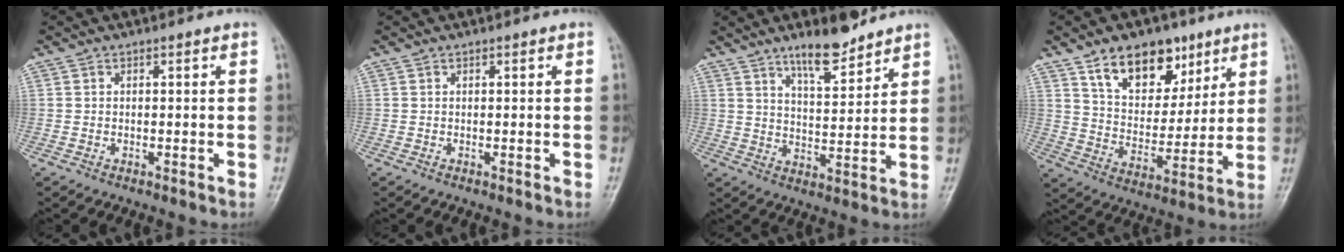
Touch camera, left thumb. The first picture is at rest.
{"total": 0.0}
{"total": 9.3, "force": [7.1, 2.5, 5.3], "torque": [-0.072, -0.055, 0.123]}
{"total": 14.9, "force": [9.1, 9.0, 7.7], "torque": [-0.077, -0.050, 0.158]}